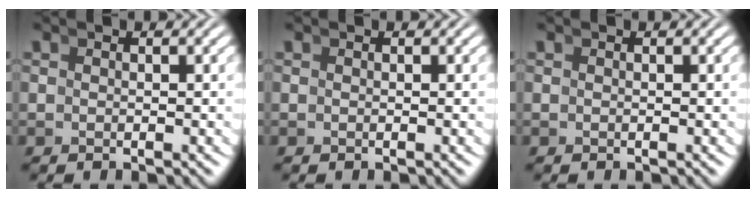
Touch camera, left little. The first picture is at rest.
{"total": 0.0}
{"total": 0.0}